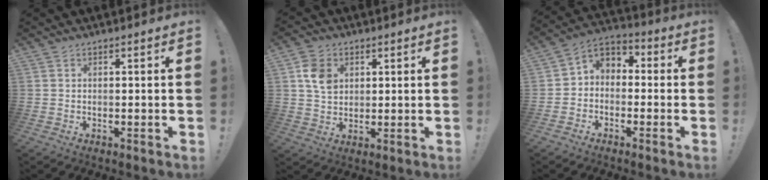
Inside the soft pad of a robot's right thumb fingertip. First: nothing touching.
{"total": 8.9, "force": [2.8, 6.9, 4.7], "torque": [-0.064, 0.004, 0.056]}
{"total": 5.3, "force": [-2.4, 4.3, 1.9], "torque": [-0.030, 0.016, -0.041]}